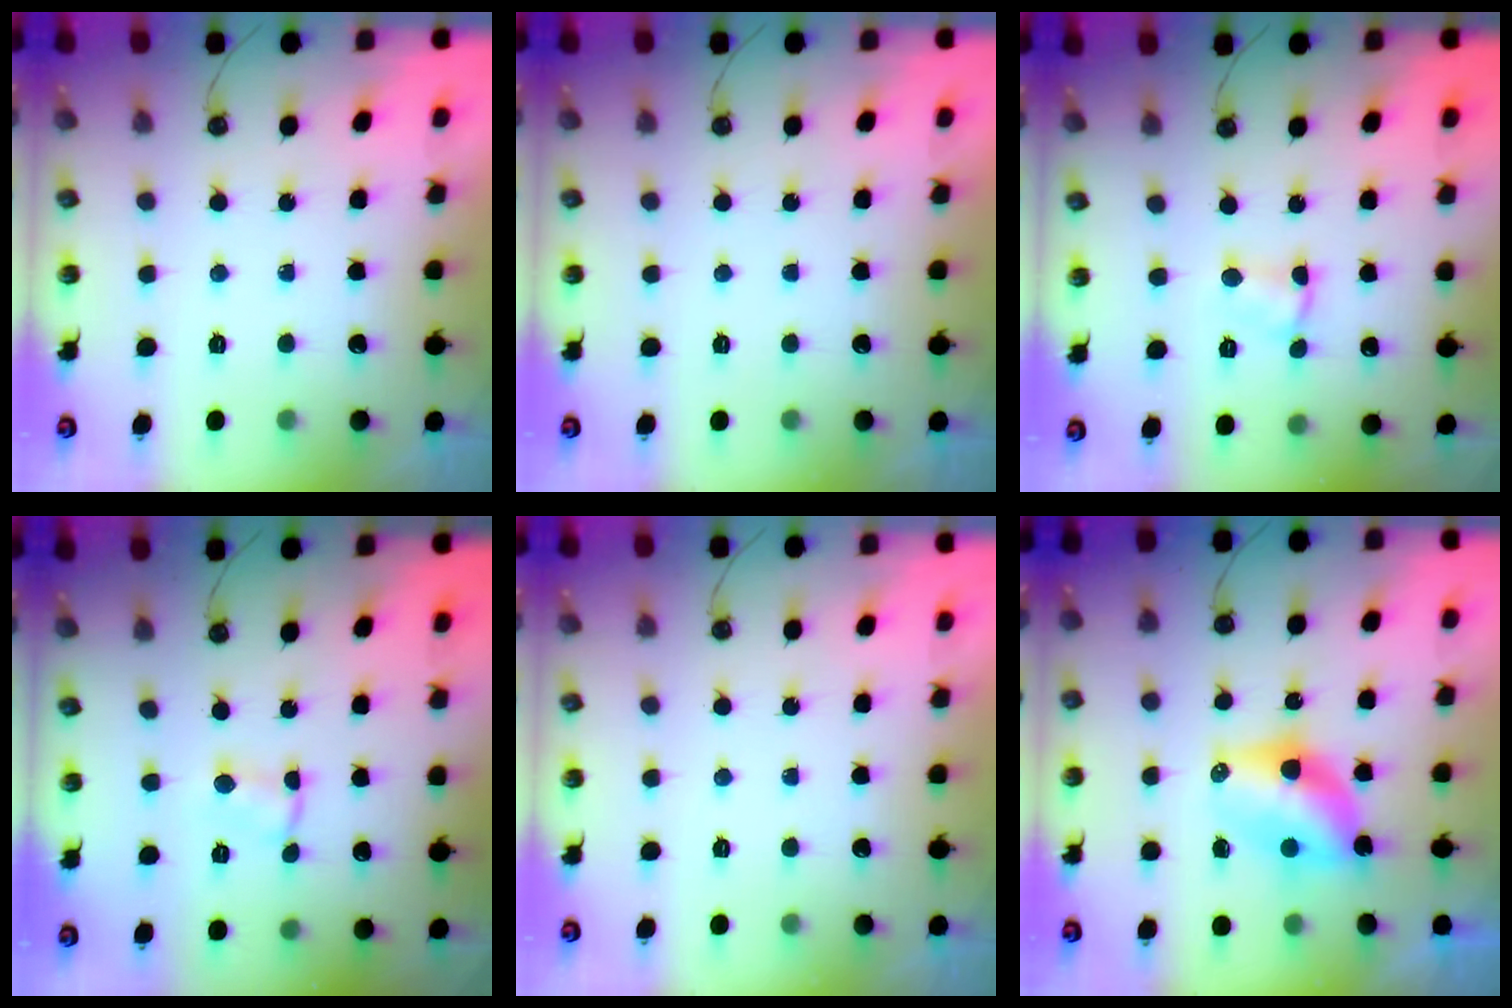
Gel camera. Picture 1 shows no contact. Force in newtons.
{"total": 0.0}
{"total": 2.3, "press": 2.3, "slide": 0.3}
{"total": 3.0, "press": 1.0, "slide": 2.8}
{"total": 0.0}
{"total": 7.6, "press": 7.6, "slide": 0.6}